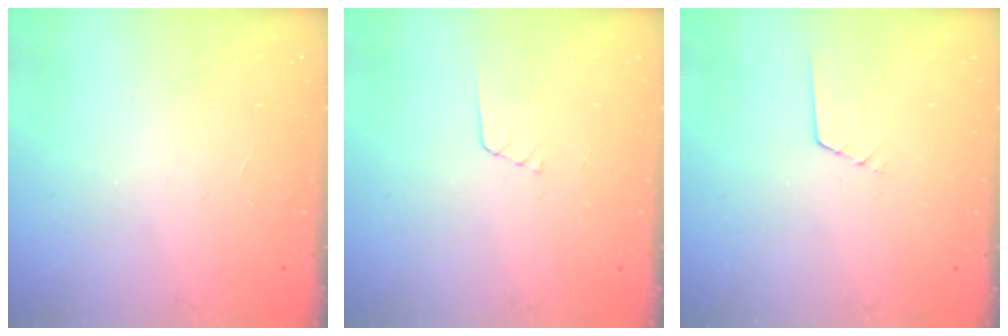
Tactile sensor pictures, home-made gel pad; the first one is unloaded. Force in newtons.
{"total": 3.1, "press": 3.0, "slide": 0.3}
{"total": 0.6, "press": 0.5, "slide": 0.2}